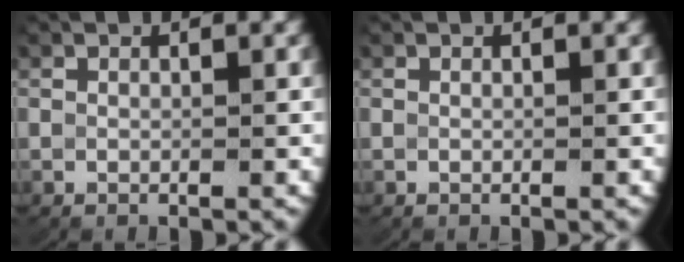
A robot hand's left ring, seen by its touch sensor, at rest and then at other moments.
{"total": 0.0}